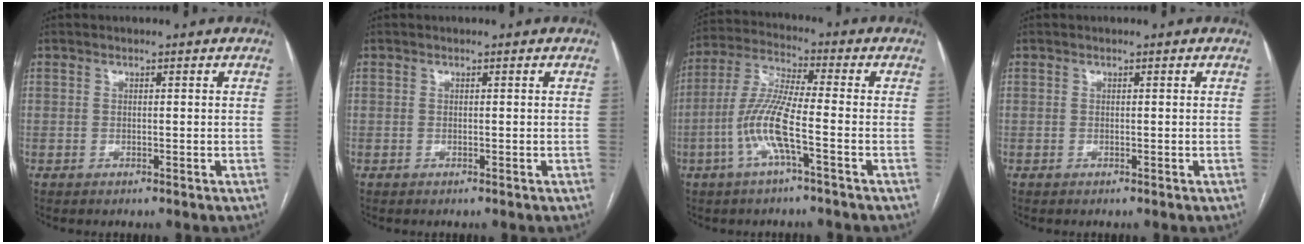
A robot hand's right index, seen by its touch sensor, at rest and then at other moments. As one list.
[{"total": 0.0}, {"total": 9.3, "force": [-3.0, 0.4, 8.7], "torque": [-0.190, 0.006, -0.063]}, {"total": 0.0}]